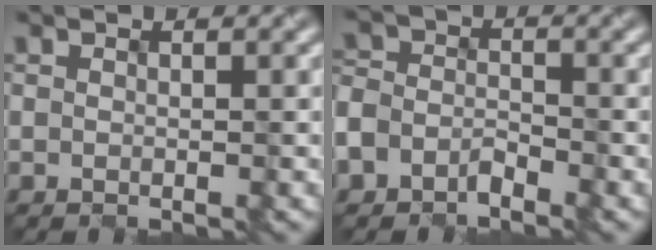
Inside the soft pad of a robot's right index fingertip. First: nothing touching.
{"total": 3.2, "force": [-2.2, 2.1, 1.0], "torque": [-0.024, -0.001, -0.050]}